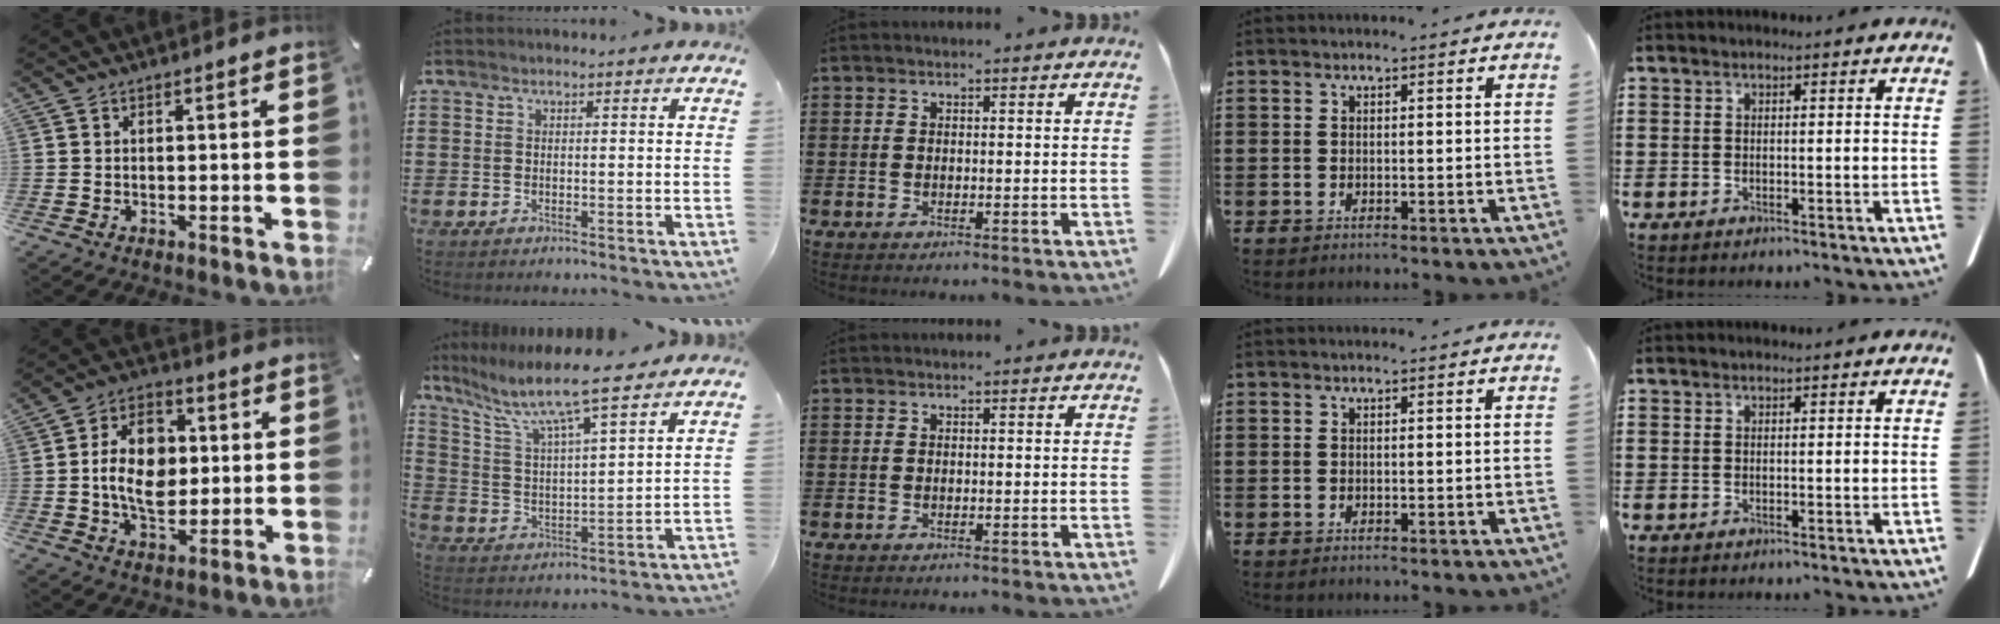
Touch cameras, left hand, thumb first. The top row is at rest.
{"thumb": {"total": 13.4, "force": [0.3, 9.5, 9.5], "torque": [-0.173, 0.010, 0.003]}, "index": {"total": 8.5, "force": [7.2, 0.4, 4.6], "torque": [-0.118, -0.041, 0.119]}}